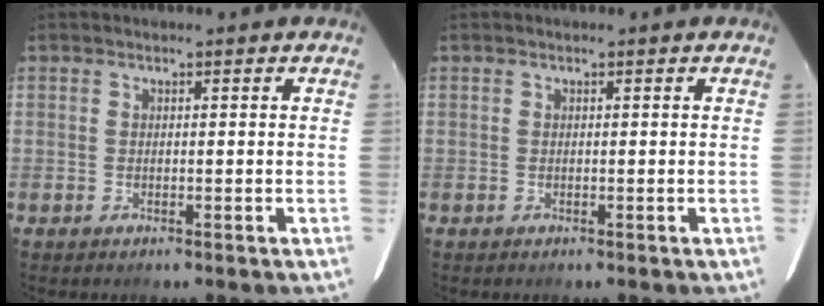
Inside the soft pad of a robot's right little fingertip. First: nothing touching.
{"total": 0.0}